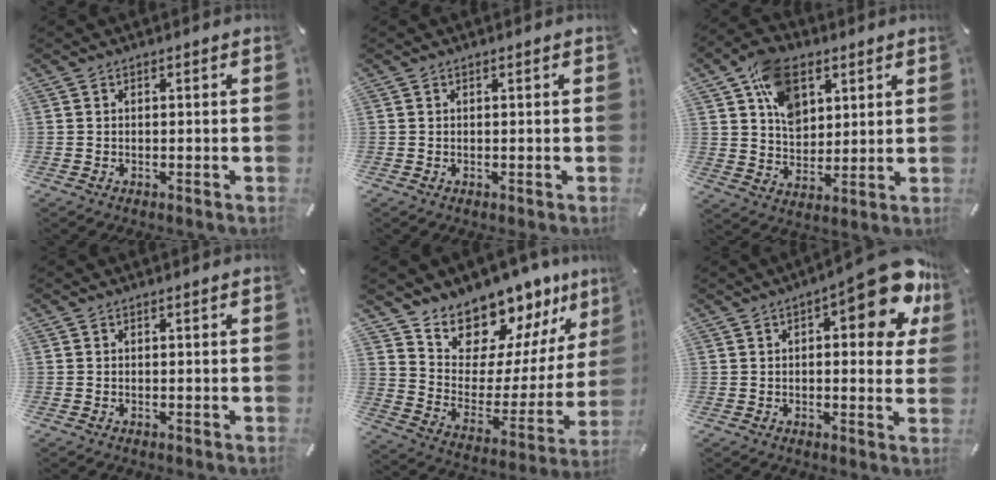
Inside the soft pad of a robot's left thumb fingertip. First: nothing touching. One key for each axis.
{"total": 0.0}
{"total": 12.2, "fx": 5.5, "fy": 8.7, "fz": 6.6, "tx": -0.108, "ty": -0.008, "tz": 0.103}
{"total": 0.0}
{"total": 13.5, "fx": 12.7, "fy": 4.5, "fz": -1.1, "tx": -0.002, "ty": -0.152, "tz": 0.227}
{"total": 16.1, "fx": 7.4, "fy": 5.8, "fz": 13.1, "tx": -0.164, "ty": -0.045, "tz": 0.117}